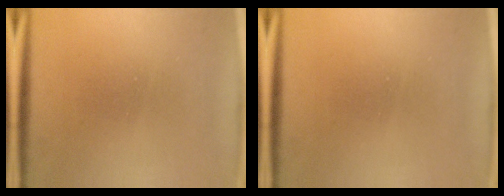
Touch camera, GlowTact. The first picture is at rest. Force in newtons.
{"total": 0.0}